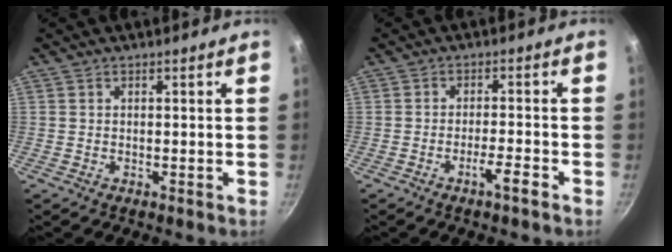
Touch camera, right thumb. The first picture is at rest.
{"total": 3.8, "force": [-2.3, 0.3, 3.0], "torque": [-0.053, 0.018, -0.039]}